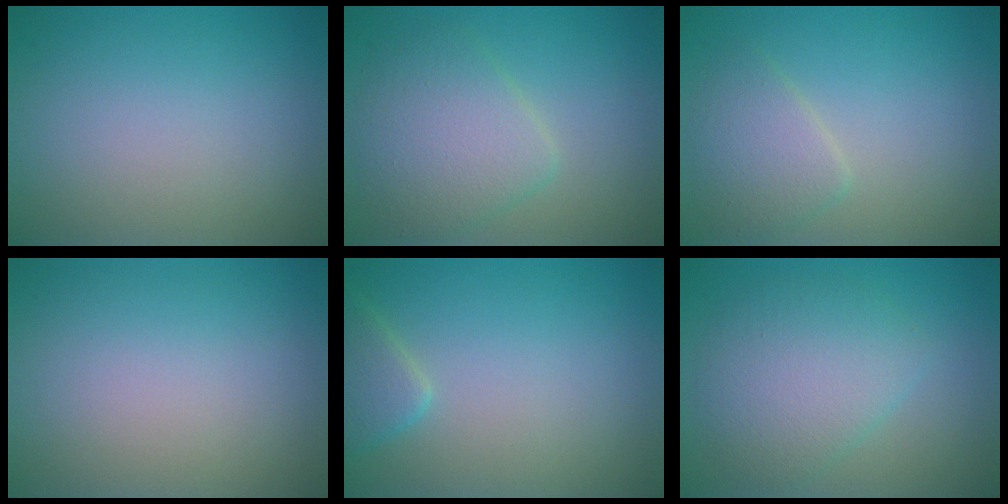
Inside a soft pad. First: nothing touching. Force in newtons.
{"total": 4.8, "press": 4.8, "slide": 0.1}
{"total": 2.9, "press": 2.9, "slide": 0.1}
{"total": 0.0}
{"total": 2.4, "press": 2.3, "slide": 0.1}
{"total": 5.0, "press": 5.0, "slide": 0.1}